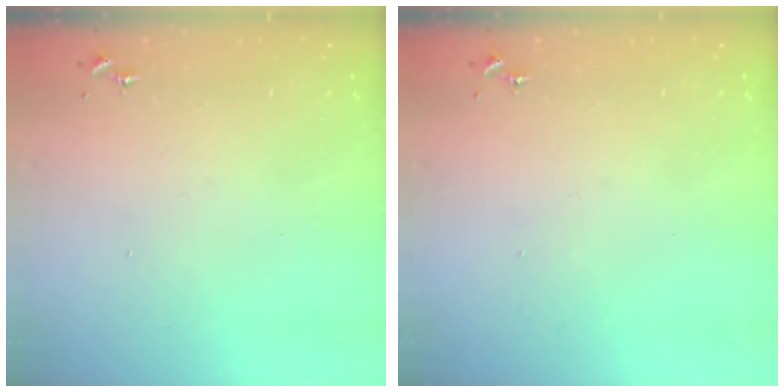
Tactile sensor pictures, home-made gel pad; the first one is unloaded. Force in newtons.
{"total": 0.0}